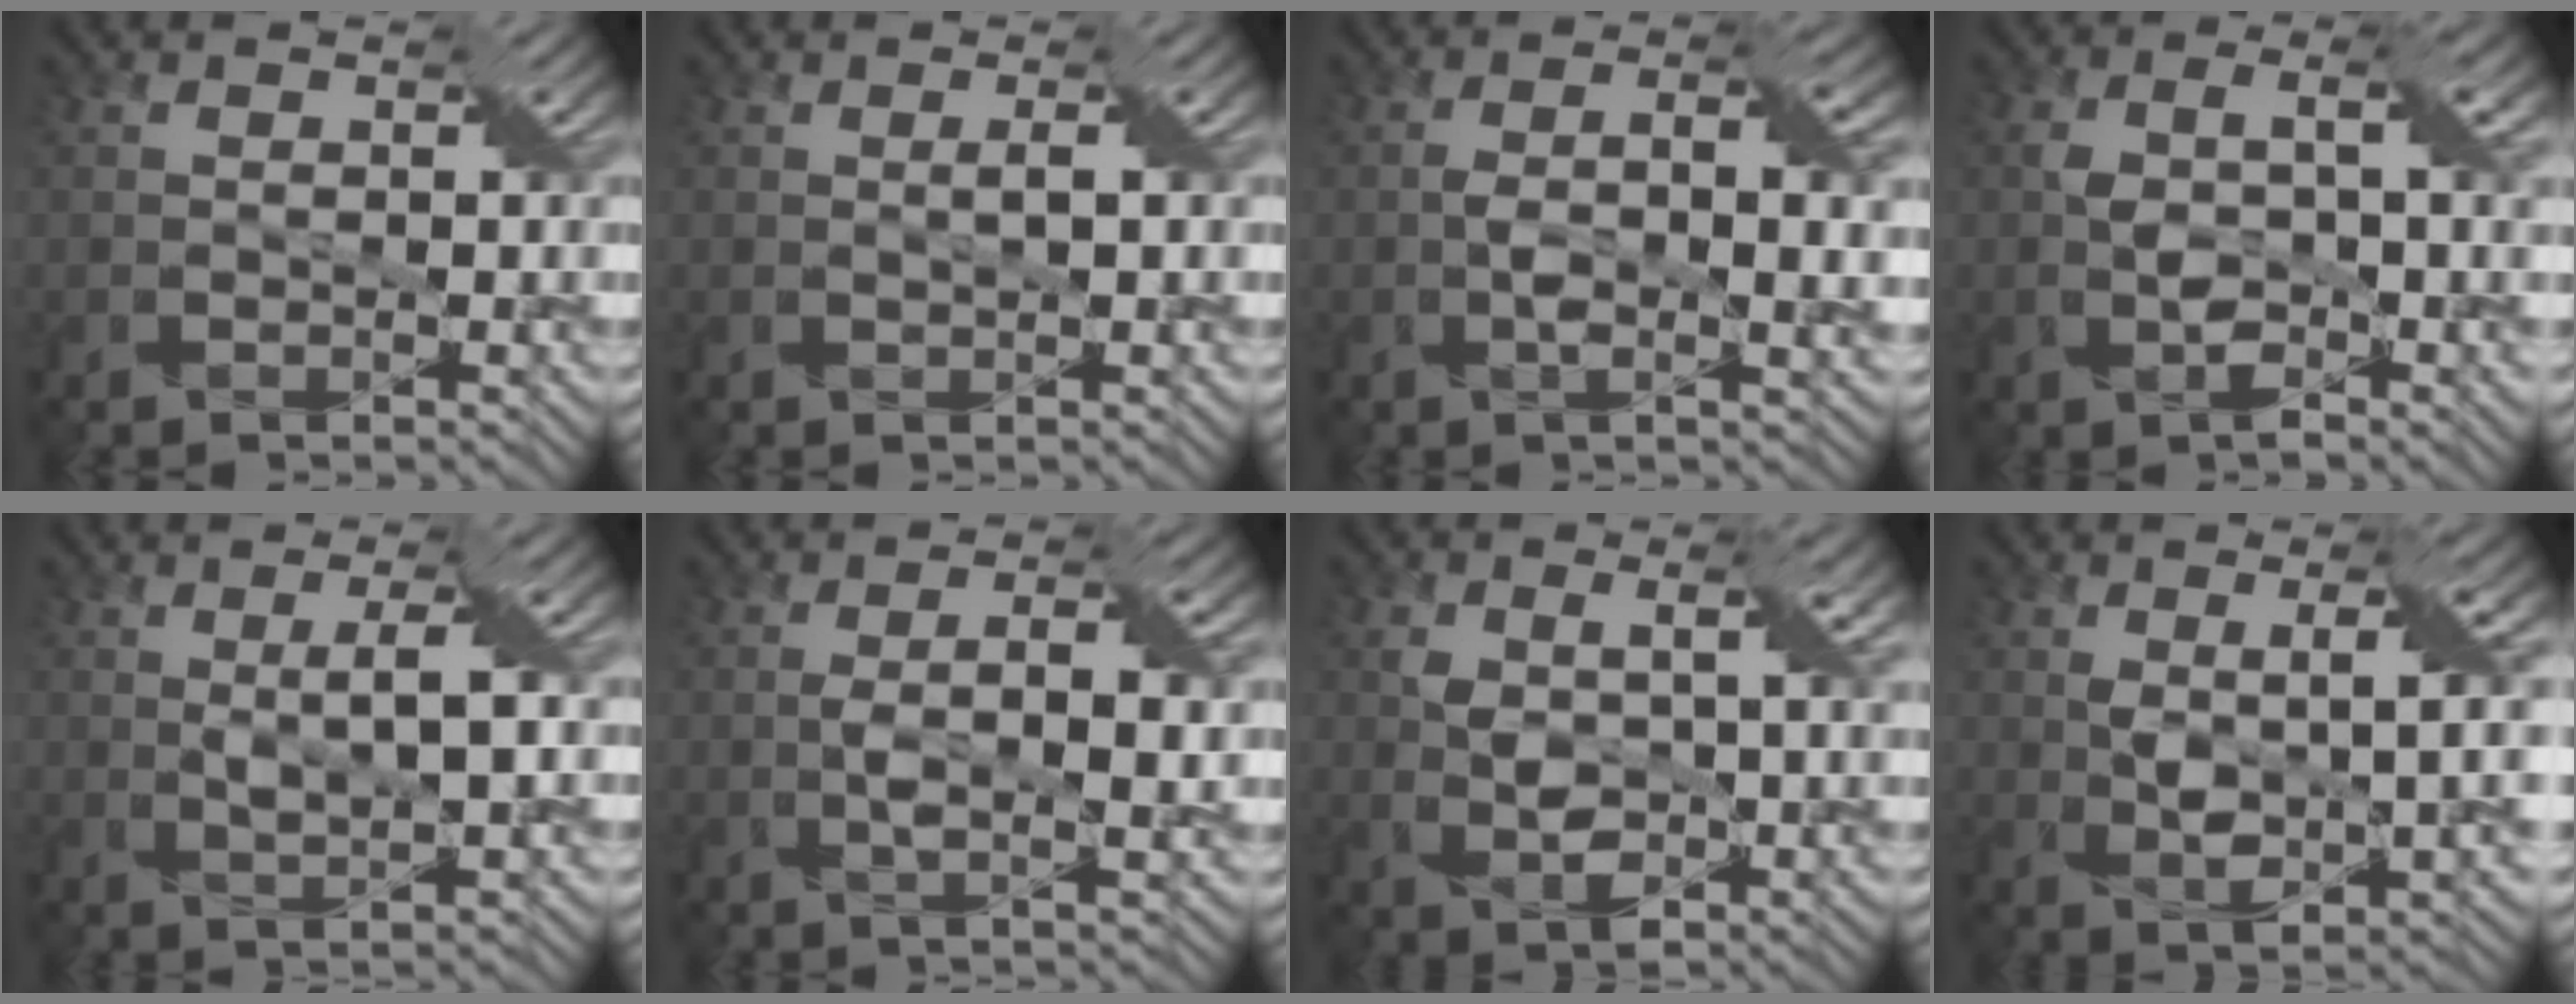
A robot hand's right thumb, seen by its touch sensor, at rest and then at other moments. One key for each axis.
{"total": 0.8, "fx": 0.4, "fy": -0.5, "fz": 0.5, "tx": -0.009, "ty": 0.006, "tz": 0.009}
{"total": 4.6, "fx": 0.0, "fy": 1.0, "fz": 4.5, "tx": -0.083, "ty": -0.001, "tz": -0.001}
{"total": 5.2, "fx": -0.3, "fy": 1.8, "fz": 4.9, "tx": -0.090, "ty": 0.004, "tz": -0.007}
{"total": 2.7, "fx": 1.1, "fy": -0.1, "fz": 2.5, "tx": -0.047, "ty": 0.005, "tz": 0.022}
{"total": 3.3, "fx": 0.3, "fy": 0.4, "fz": 3.3, "tx": -0.066, "ty": 0.001, "tz": 0.003}
{"total": 4.1, "fx": 0.6, "fy": 1.6, "fz": 3.7, "tx": -0.075, "ty": -0.001, "tz": 0.014}
{"total": 5.5, "fx": 1.4, "fy": 1.3, "fz": 5.2, "tx": -0.092, "ty": 0.004, "tz": 0.027}